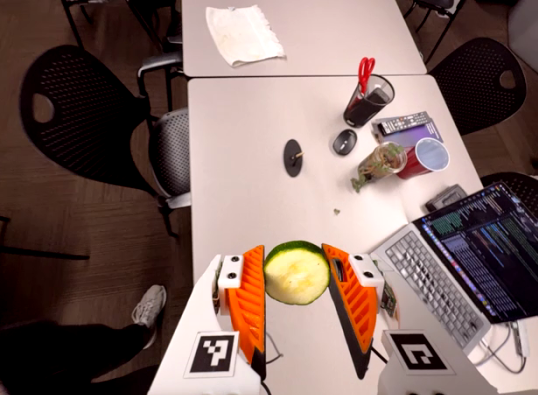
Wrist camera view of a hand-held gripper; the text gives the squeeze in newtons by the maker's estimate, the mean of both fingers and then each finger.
{"total": 8.5, "left": 8.5, "right": 8.4}